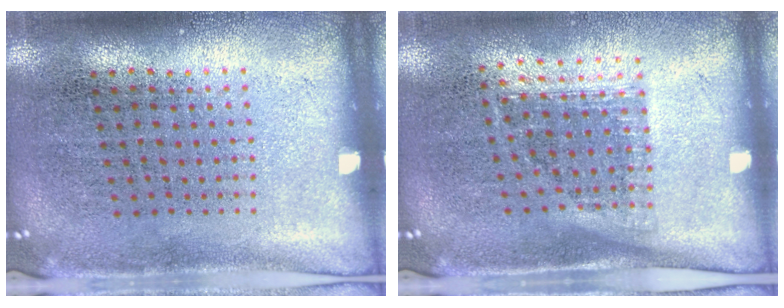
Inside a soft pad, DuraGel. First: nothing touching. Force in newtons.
{"total": 1.1, "press": 0.9, "slide": 0.6}